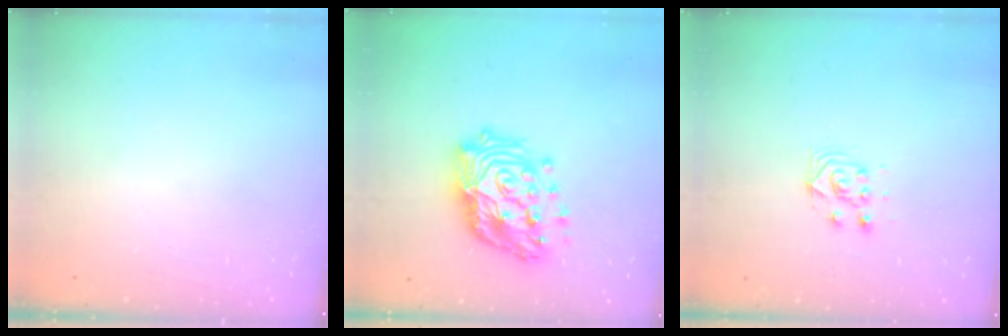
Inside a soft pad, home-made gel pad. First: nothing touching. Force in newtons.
{"total": 20.6, "press": 20.4, "slide": 2.2}
{"total": 7.0, "press": 7.0, "slide": 0.7}